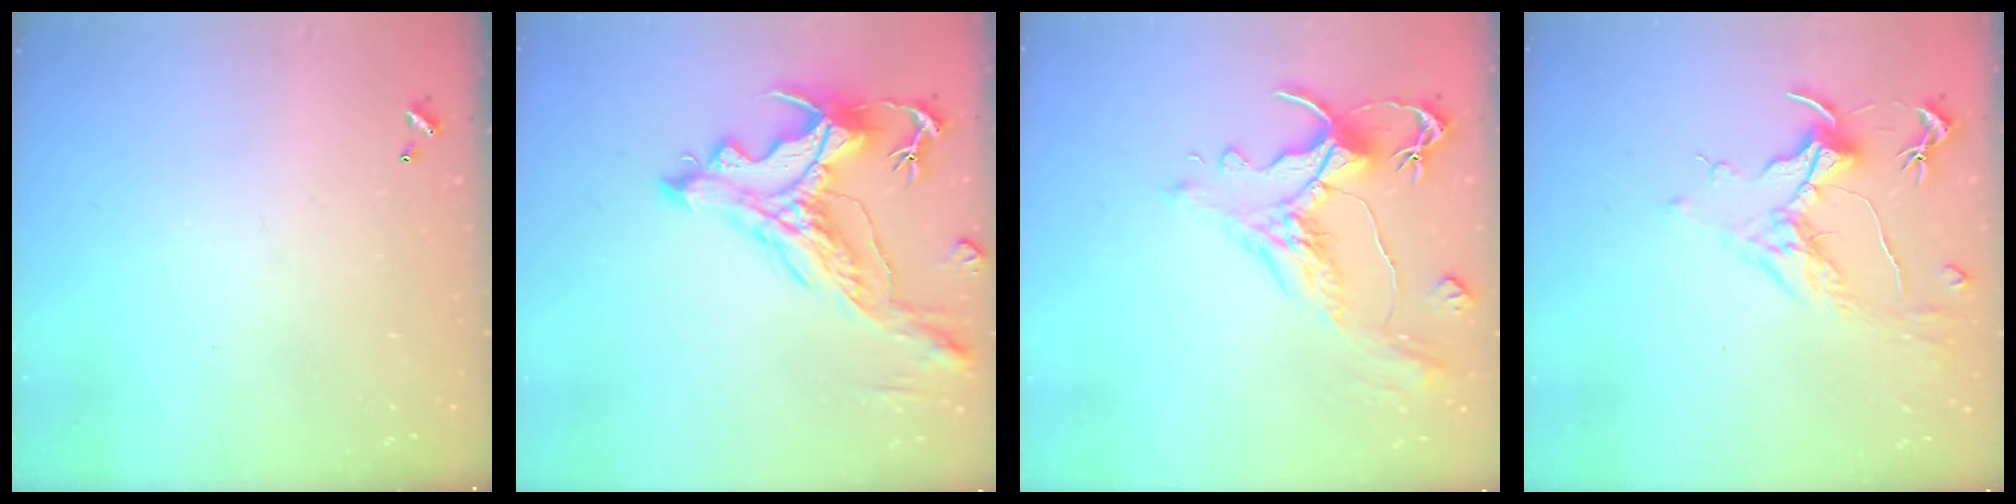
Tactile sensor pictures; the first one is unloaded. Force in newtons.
{"total": 5.9, "press": 5.7, "slide": 1.7}
{"total": 1.6, "press": 0.6, "slide": 1.5}
{"total": 1.7, "press": 1.5, "slide": 0.7}